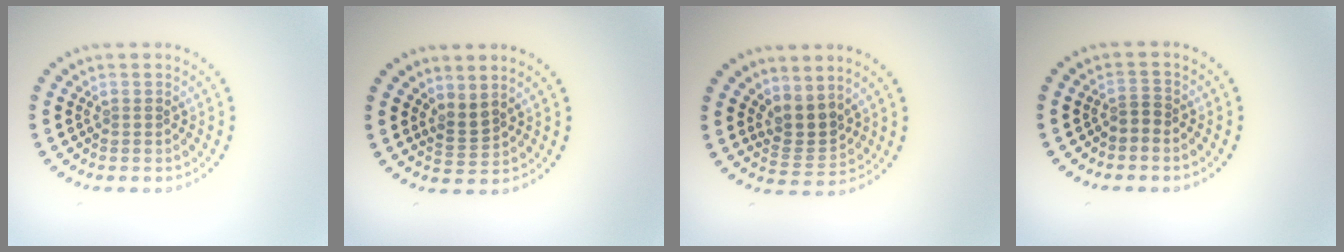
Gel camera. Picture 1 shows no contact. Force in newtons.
{"total": 1.8, "press": 1.4, "slide": 1.1}
{"total": 2.8, "press": 2.1, "slide": 1.8}
{"total": 1.3, "press": 0.9, "slide": 0.9}